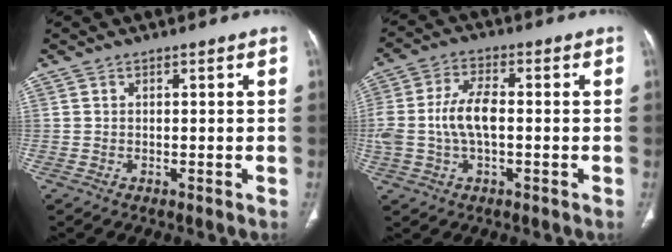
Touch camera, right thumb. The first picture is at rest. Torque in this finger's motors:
{"motor_torque": [1.84, 1.63, 1.28, -0.40, 0.13]}